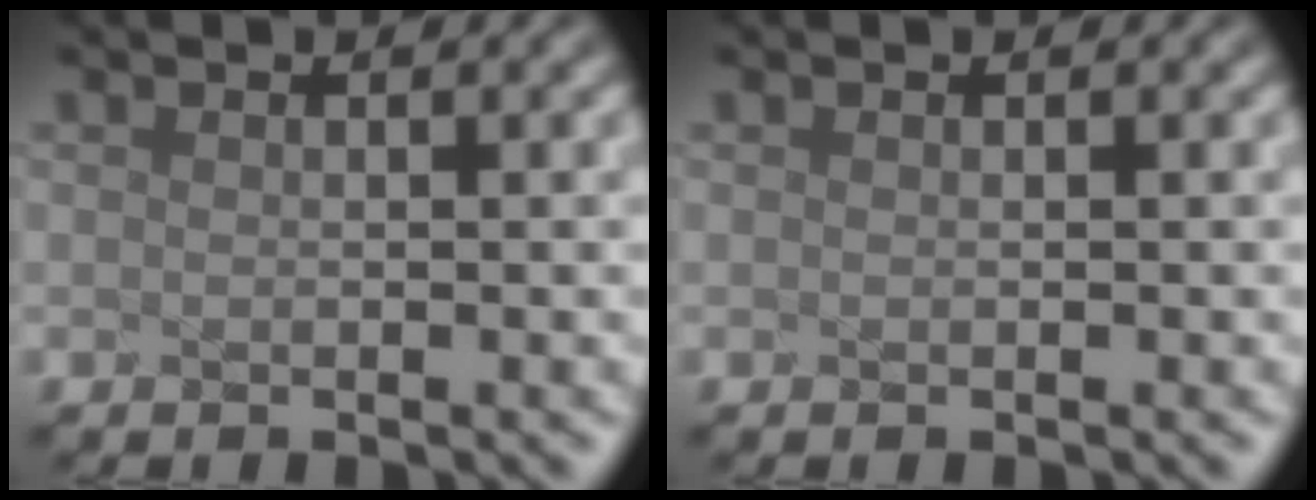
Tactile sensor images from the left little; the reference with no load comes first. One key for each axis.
{"total": 0.0}